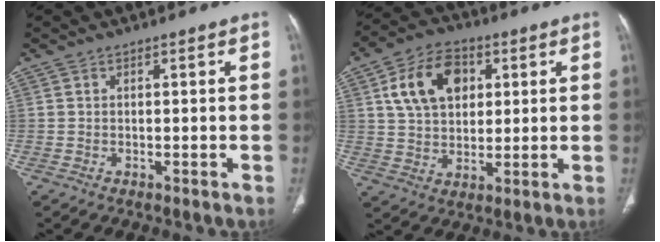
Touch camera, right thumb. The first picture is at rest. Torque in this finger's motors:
{"motor_torque": [-0.01, 1.47, 1.09, -0.26, 0.10]}